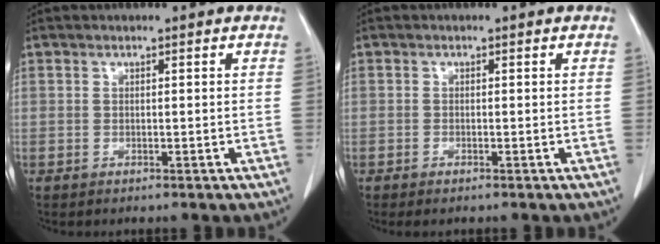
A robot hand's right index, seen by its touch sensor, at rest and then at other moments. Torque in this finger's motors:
{"motor_torque": [0.16, -0.12, -0.02, 0.02]}